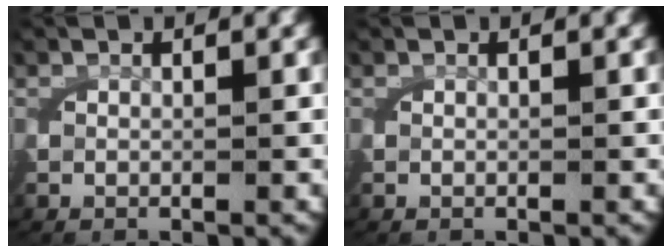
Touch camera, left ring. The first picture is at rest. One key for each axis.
{"total": 0.0}